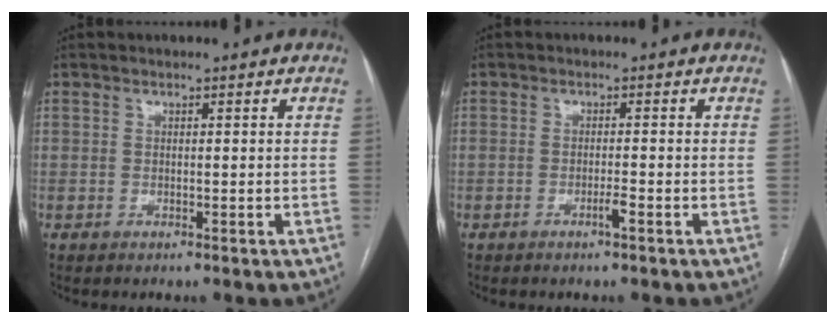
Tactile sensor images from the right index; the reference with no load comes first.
{"total": 1.4, "force": [-0.8, 0.0, 1.1], "torque": [-0.022, 0.000, -0.015]}